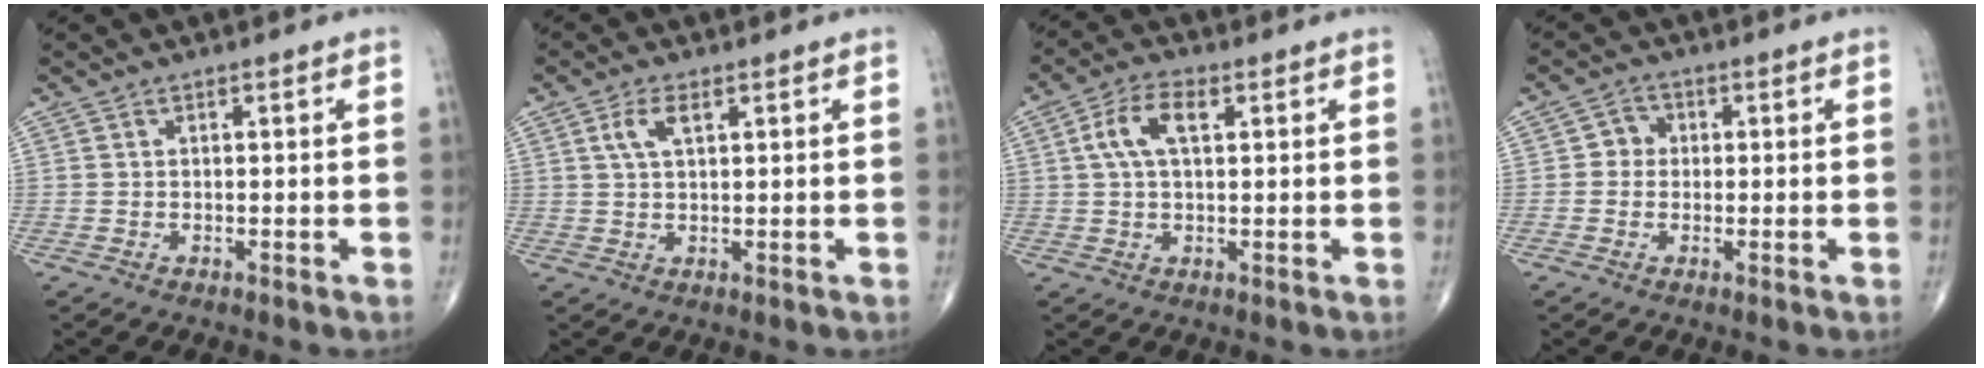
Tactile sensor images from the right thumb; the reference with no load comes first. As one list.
[{"total": 4.0, "force": [1.6, 1.7, 3.2], "torque": [-0.066, 0.005, 0.034]}, {"total": 6.9, "force": [1.9, 3.3, 5.7], "torque": [-0.119, 0.015, 0.034]}, {"total": 3.0, "force": [0.0, 2.8, 1.1], "torque": [0.004, 0.009, -0.008]}]